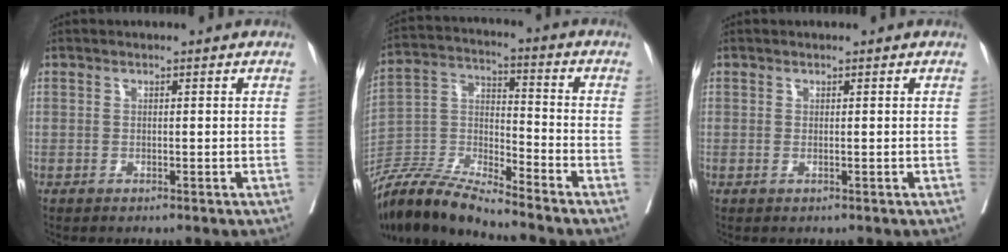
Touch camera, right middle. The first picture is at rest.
{"total": 12.6, "force": [-11.6, 0.4, 5.0], "torque": [-0.094, 0.005, -0.224]}
{"total": 0.0}